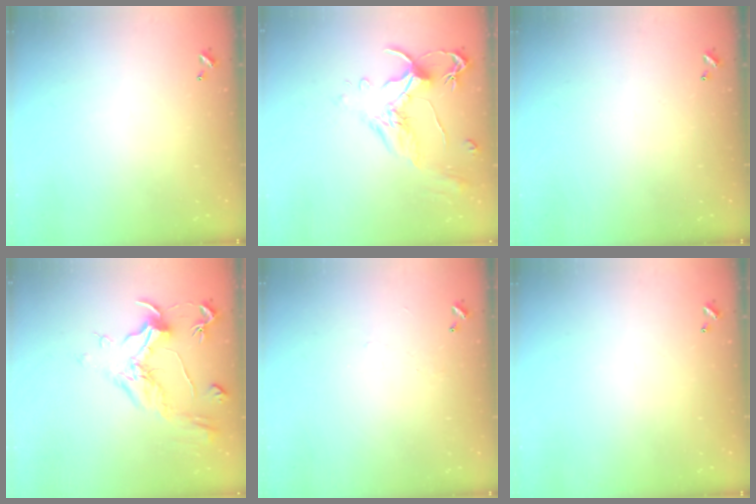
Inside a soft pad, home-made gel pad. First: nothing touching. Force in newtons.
{"total": 1.5, "press": 1.0, "slide": 1.1}
{"total": 0.0}
{"total": 1.1, "press": 0.1, "slide": 1.1}
{"total": 2.1, "press": 2.1, "slide": 0.6}
{"total": 0.0}